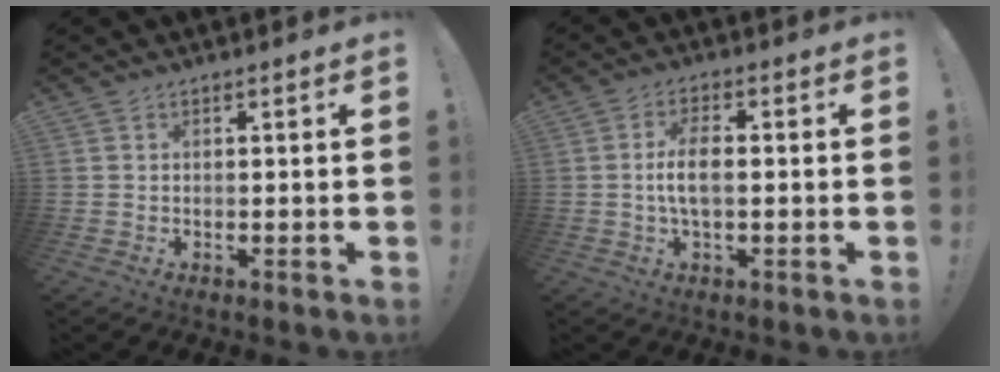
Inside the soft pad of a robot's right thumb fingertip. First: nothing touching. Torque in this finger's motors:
{"motor_torque": [1.30, 1.23, 0.67, -0.54, 0.06]}